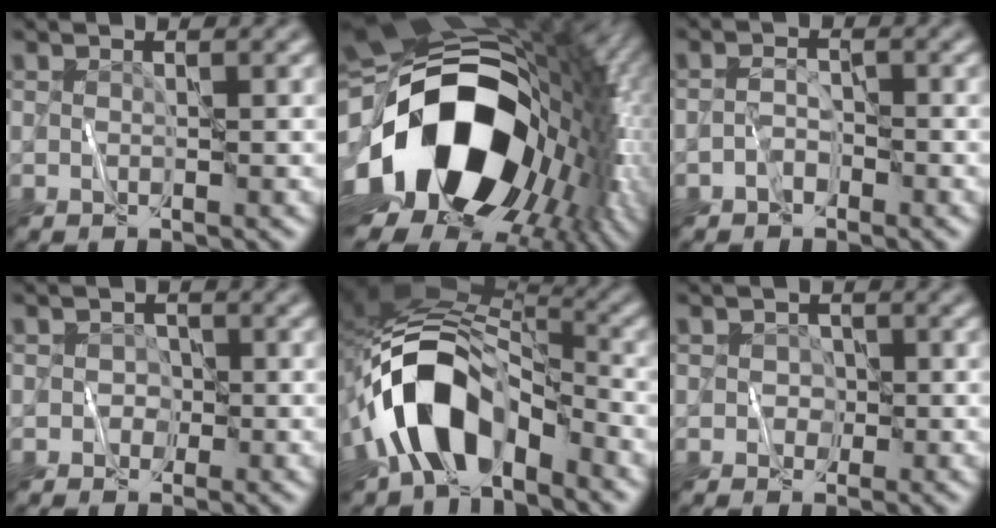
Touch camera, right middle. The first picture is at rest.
{"total": 20.3, "force": [-2.5, 13.3, 15.1], "torque": [-0.301, -0.041, -0.035]}
{"total": 1.4, "force": [-0.9, 0.8, 0.6], "torque": [-0.010, 0.007, -0.022]}
{"total": 1.0, "force": [-0.2, 1.0, 0.2], "torque": [0.009, 0.003, -0.008]}
{"total": 9.8, "force": [-4.9, 5.8, 6.2], "torque": [-0.103, 0.004, -0.093]}
{"total": 1.0, "force": [0.0, 1.0, 0.1], "torque": [0.009, 0.003, -0.004]}